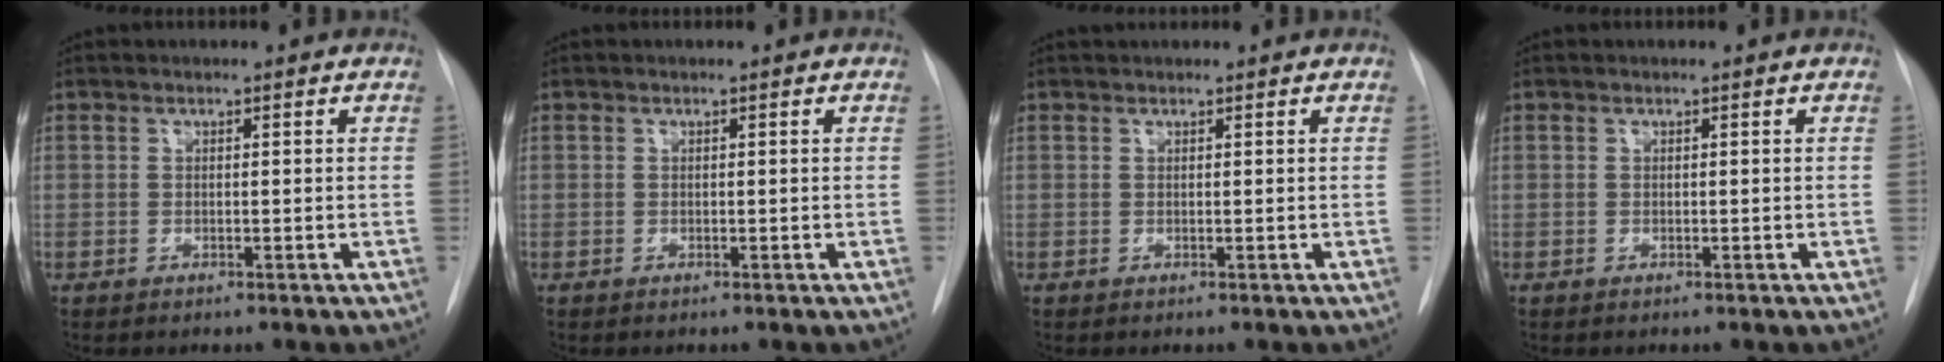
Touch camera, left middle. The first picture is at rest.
{"total": 0.0}
{"total": 1.3, "force": [1.2, 0.1, 0.3], "torque": [-0.008, 0.023, 0.024]}
{"total": 0.0}